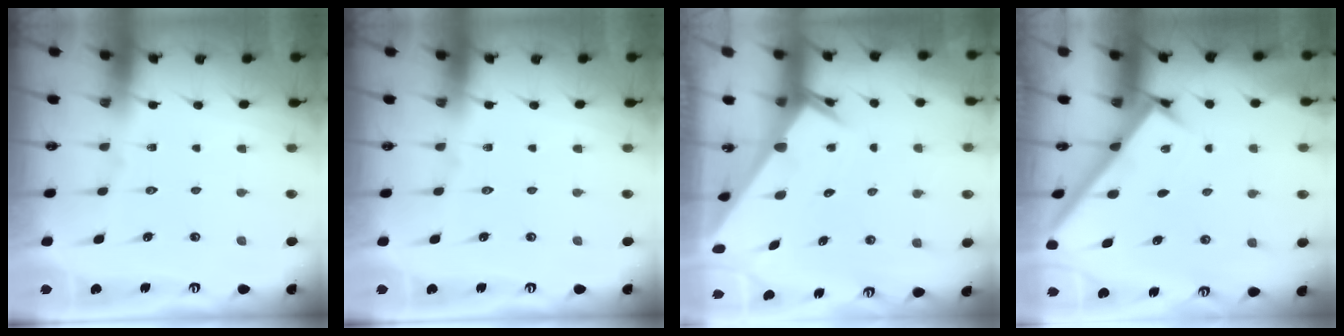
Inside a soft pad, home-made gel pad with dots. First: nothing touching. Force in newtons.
{"total": 0.0}
{"total": 2.4, "press": 2.4, "slide": 0.0}
{"total": 2.6, "press": 2.6, "slide": 0.3}